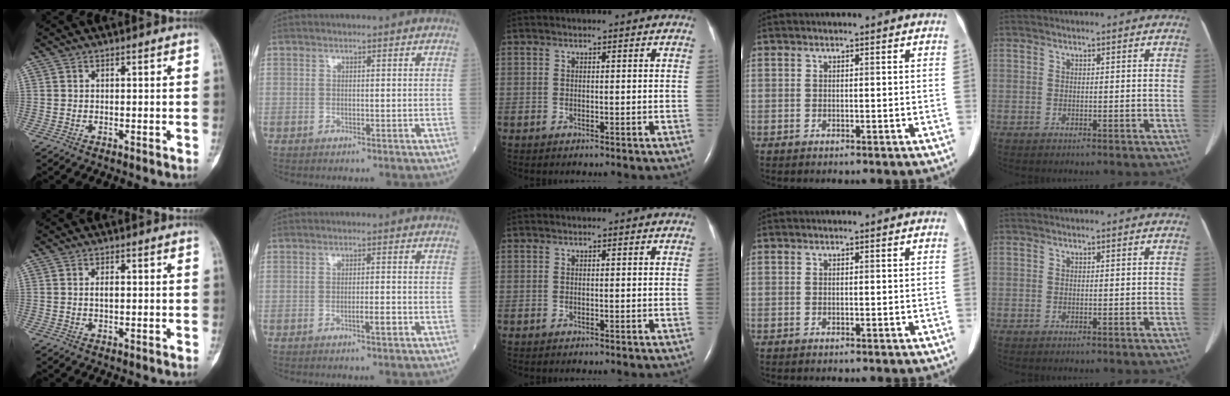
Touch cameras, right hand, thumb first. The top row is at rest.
{"thumb": {"total": 1.8, "force": [0.1, 0.8, 1.6], "torque": [-0.026, -0.002, 0.002]}, "index": {"total": 1.9, "force": [-0.8, 0.1, 1.7], "torque": [-0.024, -0.002, -0.014]}}